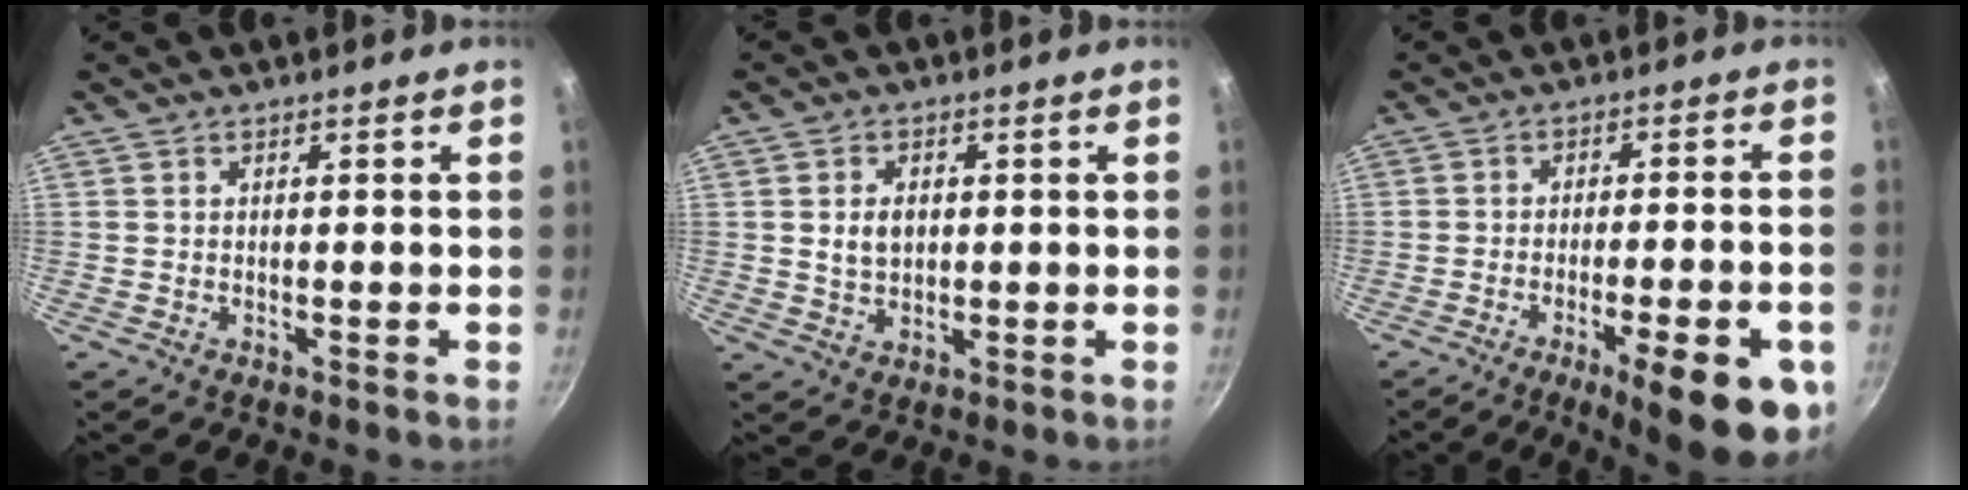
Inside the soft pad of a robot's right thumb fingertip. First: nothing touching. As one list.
[{"total": 4.7, "force": [0.6, 3.4, 3.2], "torque": [-0.043, 0.000, 0.012]}, {"total": 15.8, "force": [-7.0, 4.0, 13.6], "torque": [-0.158, 0.016, -0.092]}]